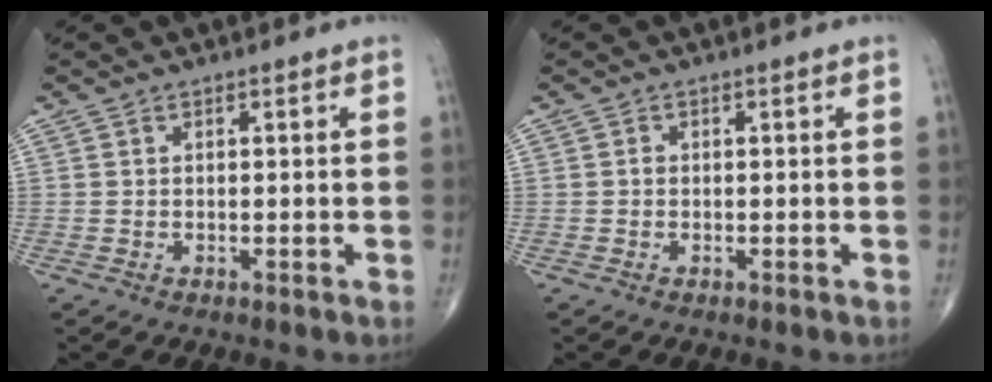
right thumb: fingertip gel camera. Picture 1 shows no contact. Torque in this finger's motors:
{"motor_torque": [0.13, 0.05, 0.04, -0.04, -0.02]}